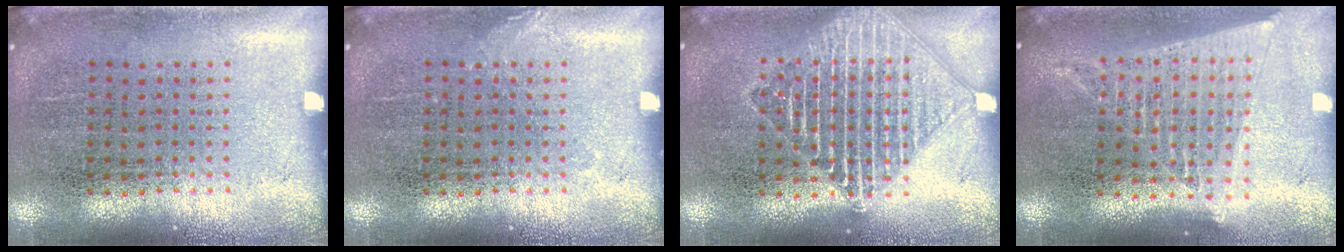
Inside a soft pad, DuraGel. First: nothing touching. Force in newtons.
{"total": 0.6, "press": 0.5, "slide": 0.1}
{"total": 3.3, "press": 3.3, "slide": 0.4}
{"total": 1.7, "press": 1.6, "slide": 0.7}